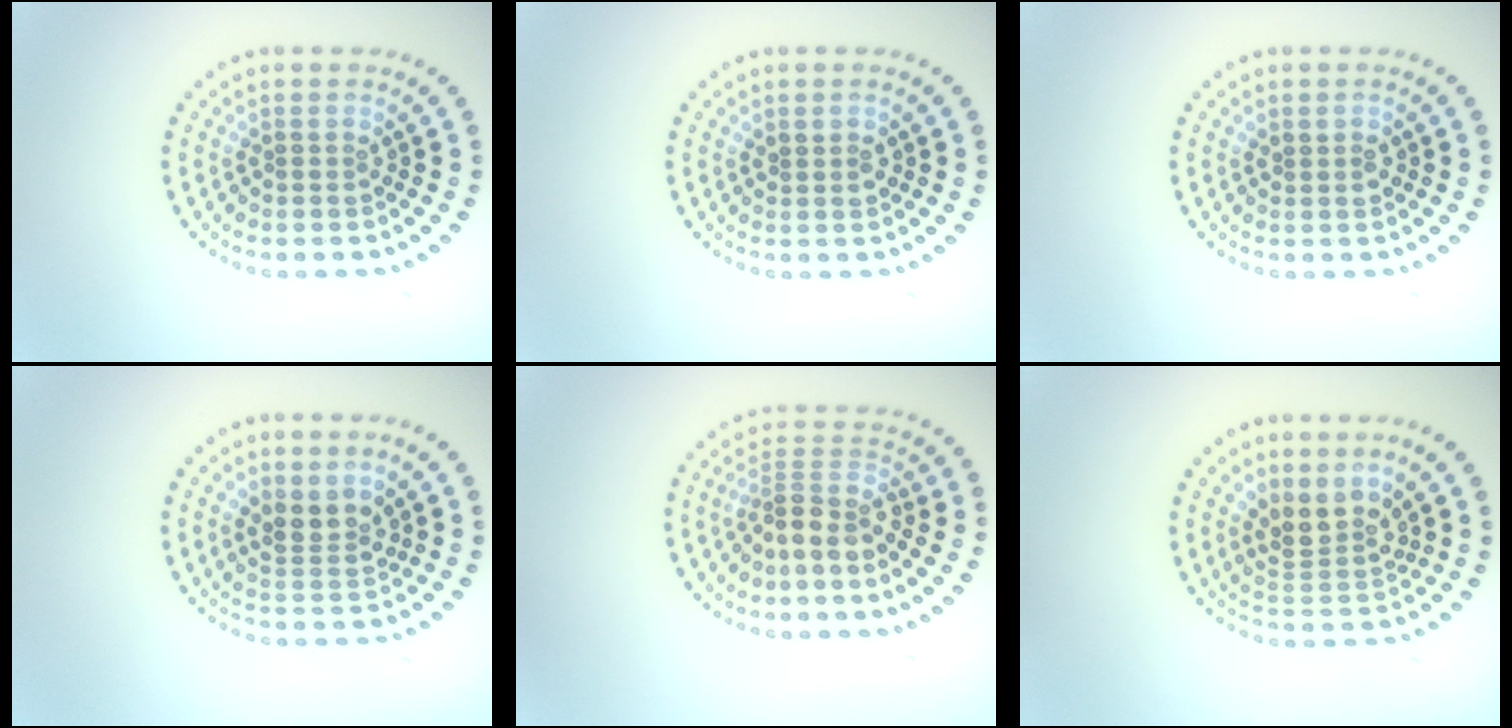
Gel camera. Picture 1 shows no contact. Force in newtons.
{"total": 1.1, "press": 1.1, "slide": 0.4}
{"total": 1.1, "press": 1.0, "slide": 0.4}
{"total": 2.6, "press": 2.2, "slide": 1.4}
{"total": 3.0, "press": 2.3, "slide": 1.9}
{"total": 3.0, "press": 2.2, "slide": 2.1}